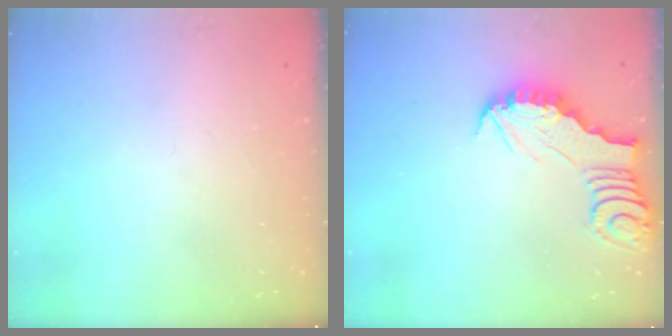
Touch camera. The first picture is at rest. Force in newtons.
{"total": 3.4, "press": 3.4, "slide": 0.3}